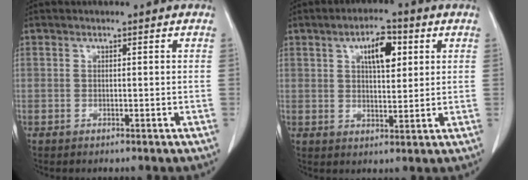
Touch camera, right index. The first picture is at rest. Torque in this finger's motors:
{"motor_torque": [0.43, 0.39, 0.25, 0.07]}